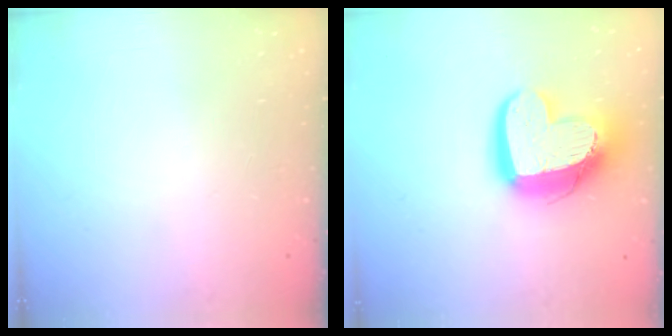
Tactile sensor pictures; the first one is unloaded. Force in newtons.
{"total": 17.2, "press": 17.2, "slide": 1.5}